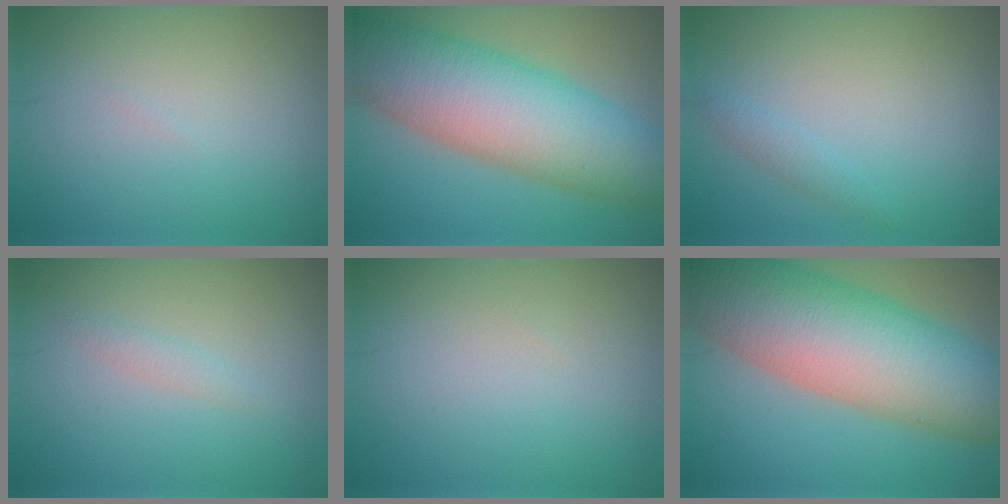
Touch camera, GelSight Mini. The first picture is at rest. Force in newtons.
{"total": 11.9, "press": 11.9, "slide": 0.3}
{"total": 1.1, "press": 1.1, "slide": 0.1}
{"total": 1.0, "press": 1.0, "slide": 0.0}
{"total": 0.0}
{"total": 13.7, "press": 13.7, "slide": 0.6}